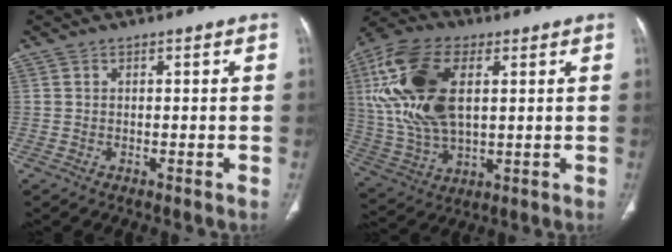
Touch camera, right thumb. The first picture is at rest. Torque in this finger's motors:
{"motor_torque": [1.40, 3.61, 2.47, 0.31, 0.37]}